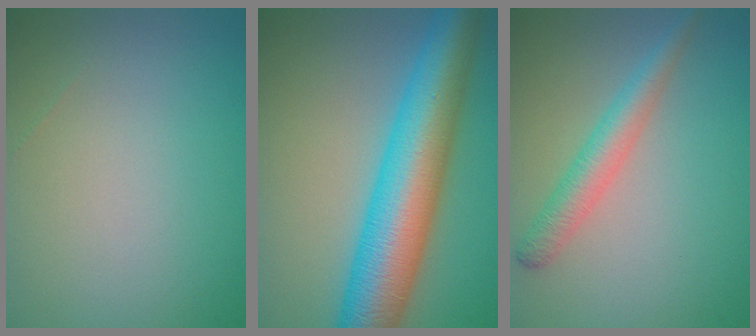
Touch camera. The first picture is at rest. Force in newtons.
{"total": 10.8, "press": 10.8, "slide": 0.1}
{"total": 3.1, "press": 3.1, "slide": 0.1}